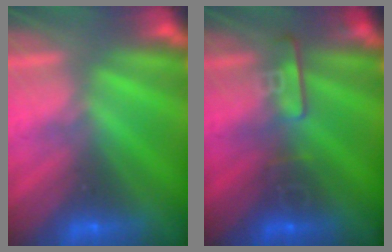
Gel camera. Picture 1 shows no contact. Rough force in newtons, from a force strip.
{"total": 2.4}